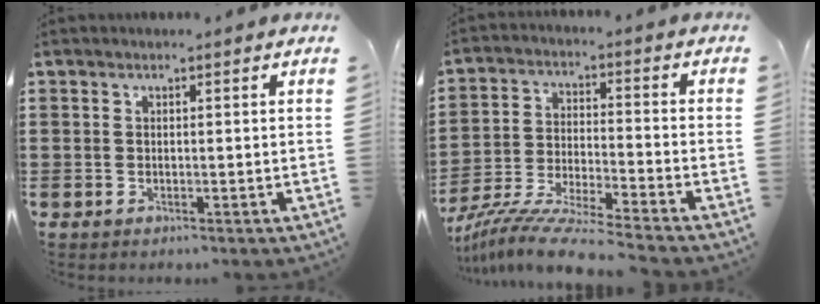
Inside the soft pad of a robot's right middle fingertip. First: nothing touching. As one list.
[{"total": 8.8, "force": [-8.3, -0.4, 2.9], "torque": [-0.059, -0.002, -0.166]}]